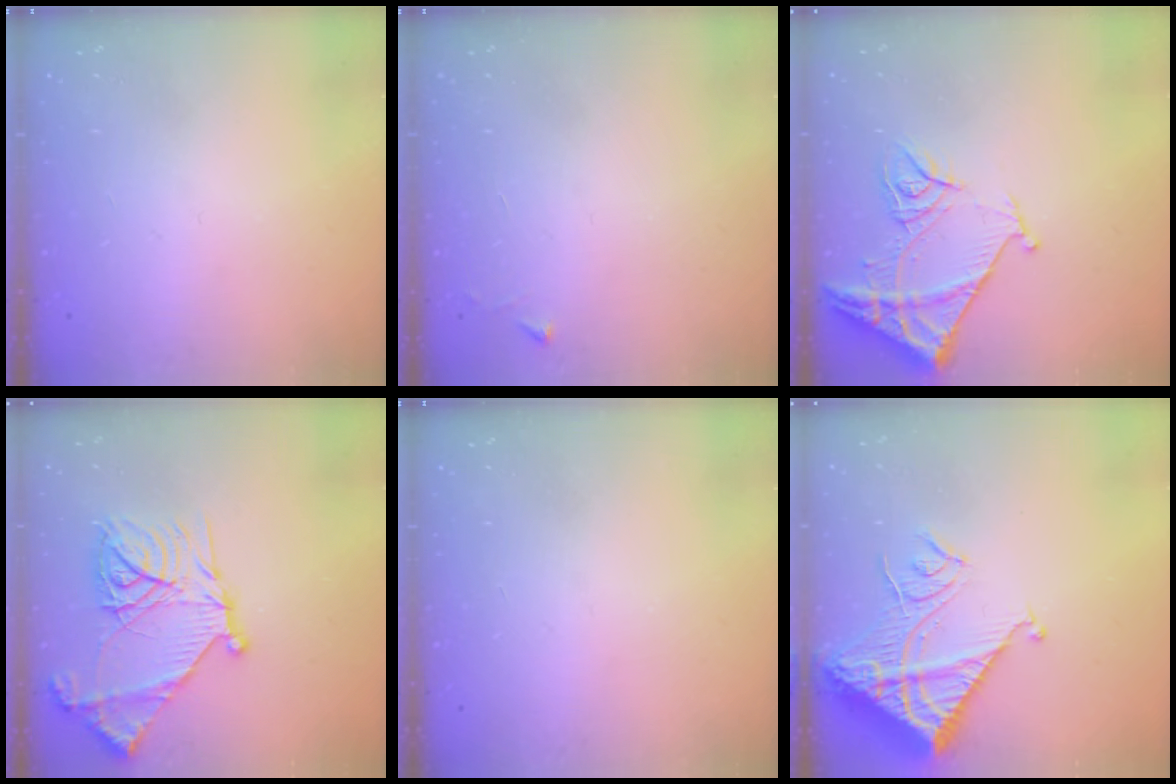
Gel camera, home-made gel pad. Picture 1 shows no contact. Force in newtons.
{"total": 2.3, "press": 2.3, "slide": 0.4}
{"total": 11.7, "press": 11.6, "slide": 1.2}
{"total": 22.5, "press": 22.4, "slide": 2.2}
{"total": 0.0}
{"total": 15.6, "press": 15.4, "slide": 1.8}